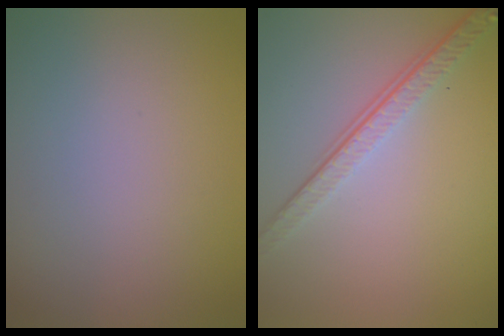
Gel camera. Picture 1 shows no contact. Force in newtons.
{"total": 4.0, "press": 2.8, "slide": 2.8}